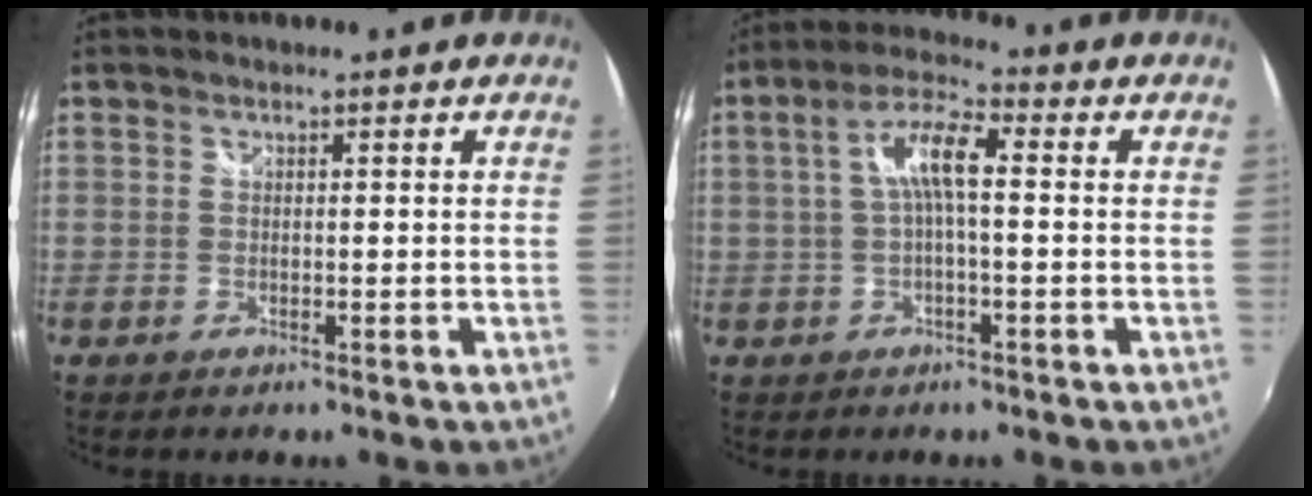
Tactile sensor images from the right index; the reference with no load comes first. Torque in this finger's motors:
{"motor_torque": [0.50, -0.29, 0.43, 0.12]}